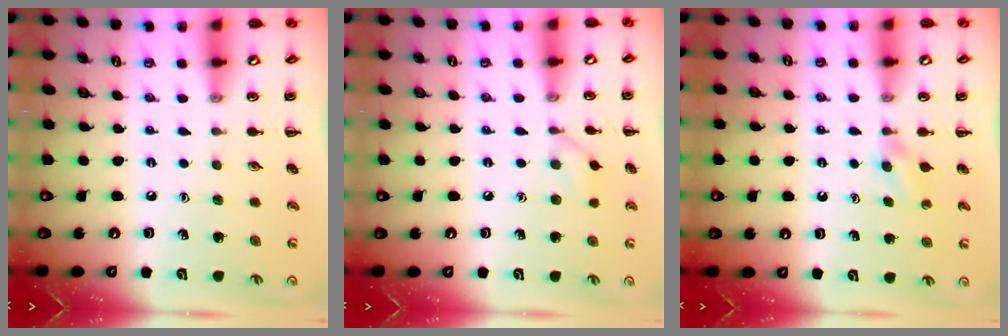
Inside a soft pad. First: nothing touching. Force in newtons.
{"total": 5.8, "press": 5.6, "slide": 1.6}
{"total": 2.0, "press": 1.8, "slide": 0.9}